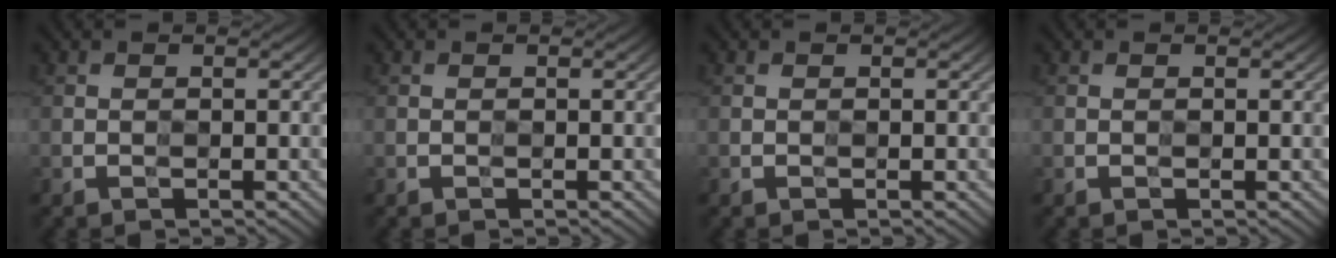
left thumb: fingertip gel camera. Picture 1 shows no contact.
{"total": 0.0}
{"total": 0.0}
{"total": 0.0}